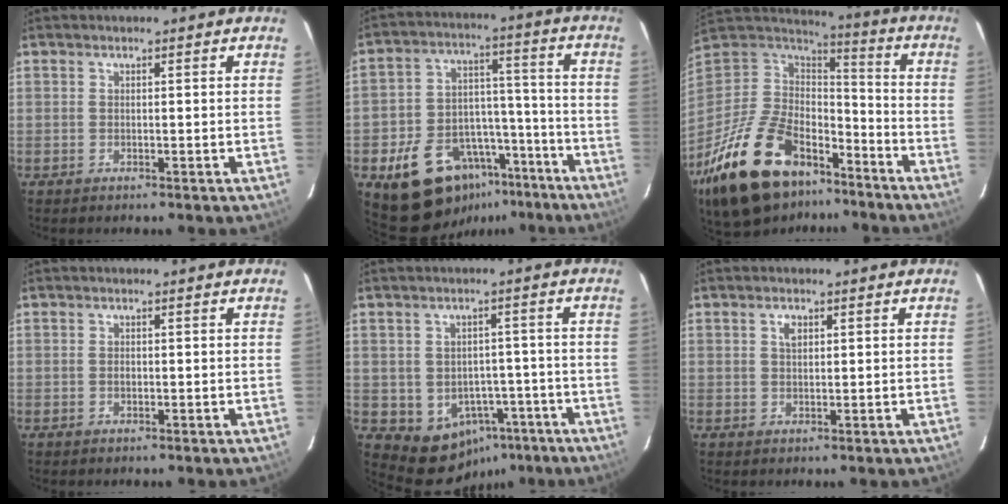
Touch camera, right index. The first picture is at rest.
{"total": 18.5, "force": [-12.4, 11.8, 6.9], "torque": [-0.147, 0.060, -0.160]}
{"total": 29.1, "force": [-18.2, 15.6, 16.6], "torque": [-0.346, -0.008, -0.285]}
{"total": 0.6, "force": [-0.1, 0.5, 0.4], "torque": [-0.005, 0.003, 0.000]}
{"total": 9.1, "force": [-4.4, 7.6, 2.3], "torque": [-0.049, 0.035, -0.022]}
{"total": 1.8, "force": [0.7, 1.1, 1.2], "torque": [-0.022, 0.006, 0.012]}